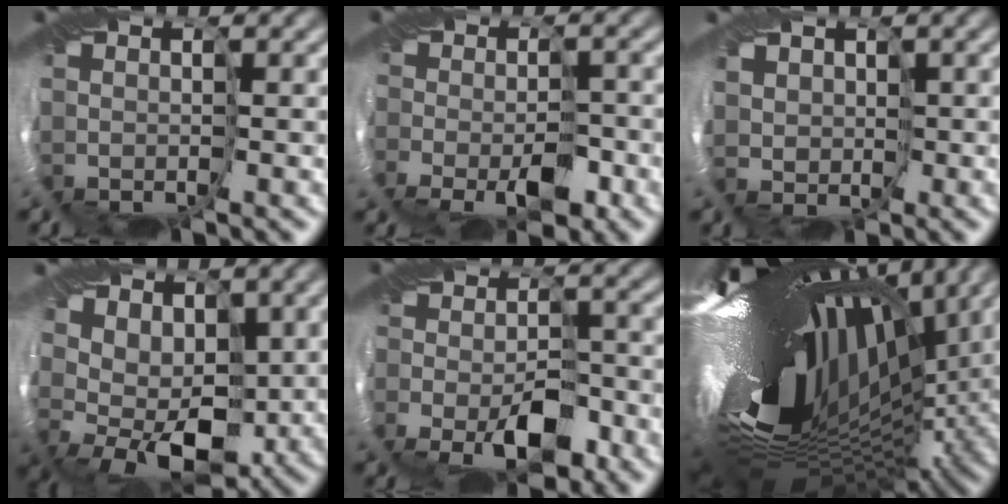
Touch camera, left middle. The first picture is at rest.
{"total": 1.2, "force": [-1.1, 0.1, 0.4], "torque": [0.006, -0.003, -0.019]}
{"total": 1.5, "force": [-0.2, 1.4, 0.4], "torque": [0.010, 0.004, -0.001]}
{"total": 4.2, "force": [1.4, 2.7, 3.0], "torque": [-0.056, -0.004, 0.019]}
{"total": 3.0, "force": [-2.1, 1.1, 1.9], "torque": [-0.020, -0.005, -0.037]}
{"total": 17.3, "force": [2.1, 7.4, 15.4], "torque": [-0.251, -0.033, 0.051]}